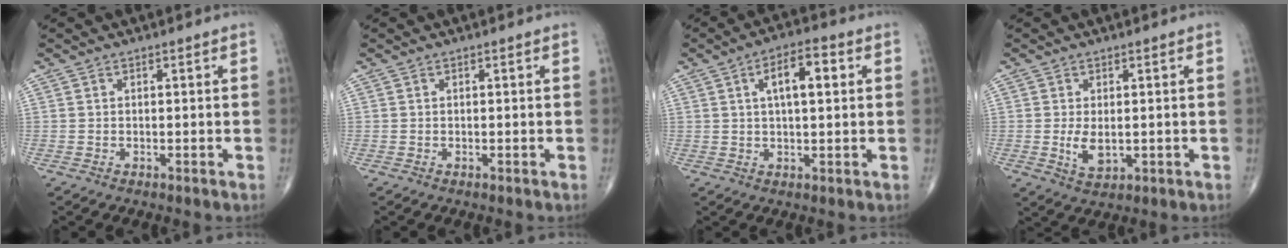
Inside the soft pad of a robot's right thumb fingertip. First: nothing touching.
{"total": 0.0}
{"total": 7.9, "force": [2.1, 3.0, 6.9], "torque": [-0.104, 0.010, 0.030]}
{"total": 4.1, "force": [-0.3, 2.3, 3.5], "torque": [-0.061, -0.011, 0.002]}